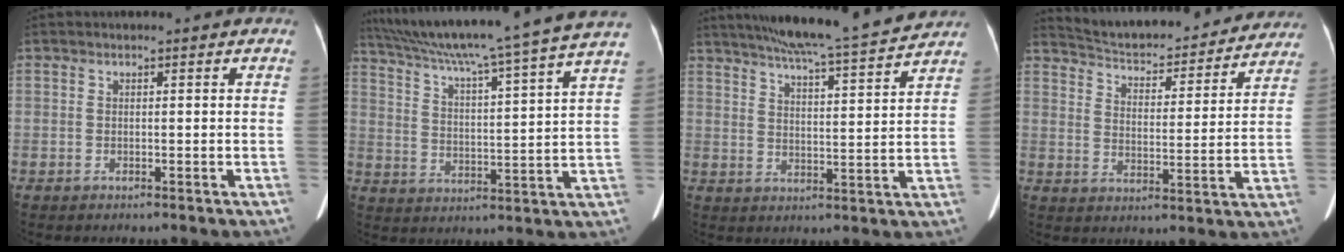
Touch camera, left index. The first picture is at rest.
{"total": 25.2, "force": [21.5, -2.1, 12.9], "torque": [-0.221, -0.026, 0.301]}
{"total": 16.0, "force": [14.5, -0.5, 6.9], "torque": [-0.119, -0.005, 0.202]}
{"total": 22.6, "force": [20.9, 4.9, 7.0], "torque": [-0.108, -0.007, 0.277]}